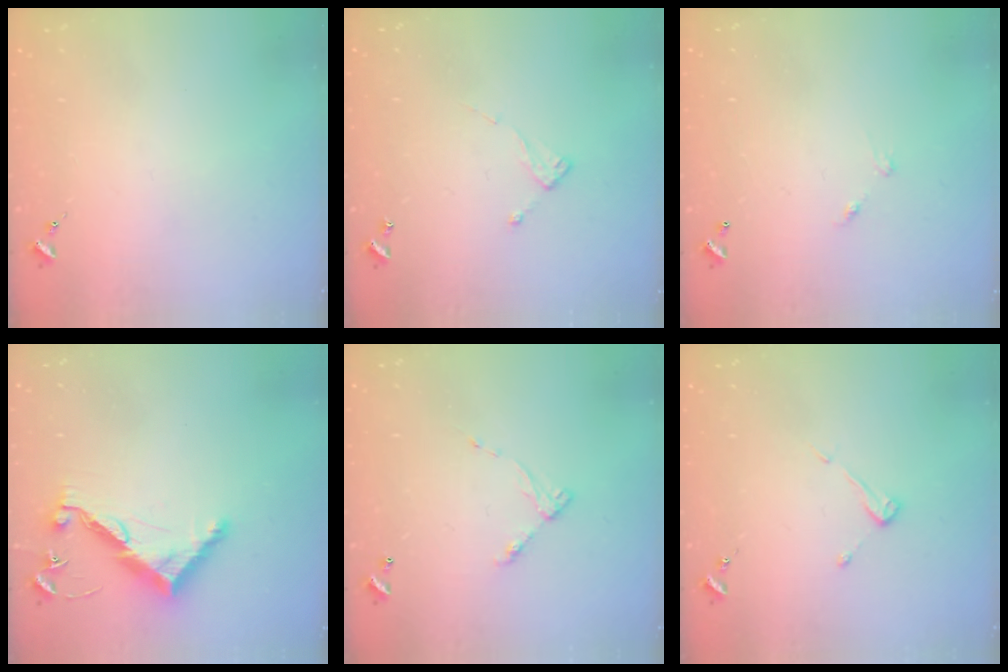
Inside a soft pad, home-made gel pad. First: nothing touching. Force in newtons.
{"total": 6.4, "press": 6.4, "slide": 0.4}
{"total": 4.9, "press": 4.9, "slide": 0.3}
{"total": 10.2, "press": 10.2, "slide": 0.4}
{"total": 5.9, "press": 5.9, "slide": 0.4}
{"total": 3.8, "press": 3.8, "slide": 0.4}